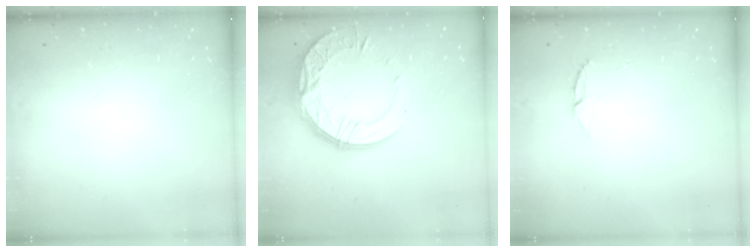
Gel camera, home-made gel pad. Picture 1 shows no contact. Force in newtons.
{"total": 18.7, "press": 18.7, "slide": 1.4}
{"total": 3.9, "press": 3.8, "slide": 0.4}